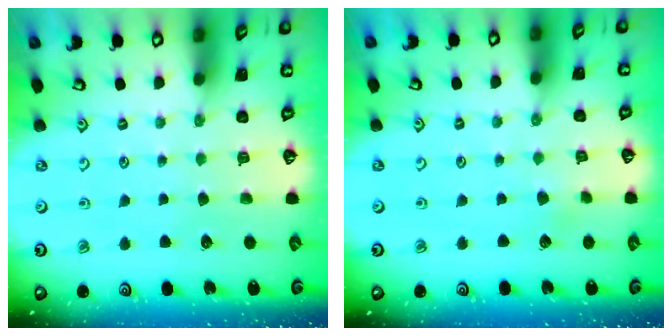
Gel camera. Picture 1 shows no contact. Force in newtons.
{"total": 1.6, "press": 1.6, "slide": 0.0}